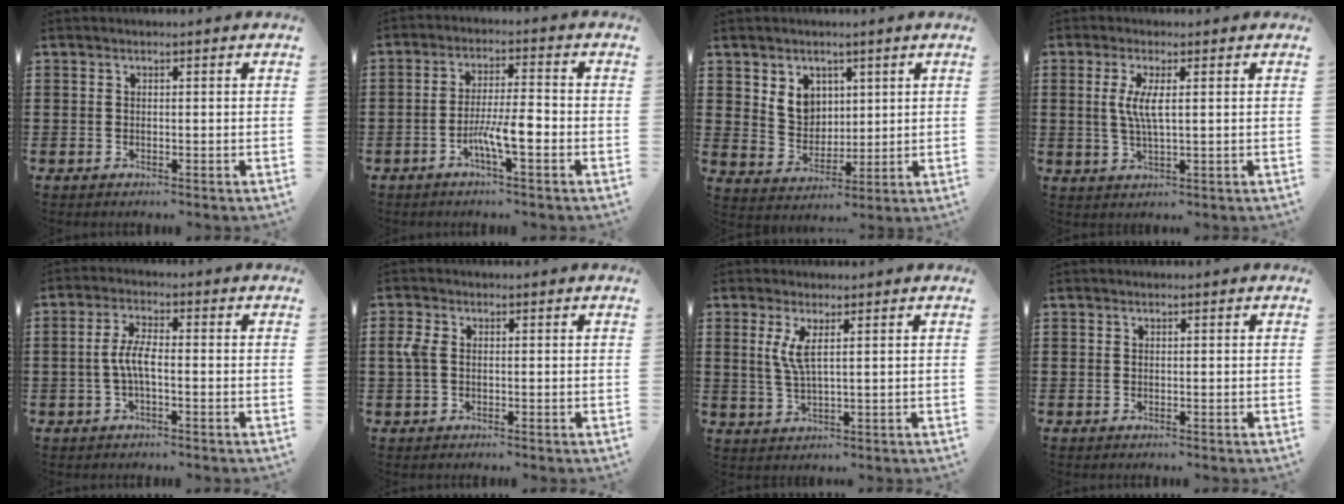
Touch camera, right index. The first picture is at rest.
{"total": 6.7, "force": [-2.6, 1.1, 6.1], "torque": [-0.114, -0.004, -0.049]}
{"total": 5.8, "force": [2.6, 4.7, 1.9], "torque": [-0.052, 0.009, 0.048]}
{"total": 4.4, "force": [0.6, 0.8, 4.3], "torque": [-0.092, -0.003, 0.007]}
{"total": 4.4, "force": [-0.9, 1.1, 4.2], "torque": [-0.096, -0.003, -0.024]}
{"total": 2.9, "force": [0.1, 1.7, 2.3], "torque": [-0.072, -0.002, -0.007]}
{"total": 3.8, "force": [1.3, 0.5, 3.5], "torque": [-0.083, -0.004, 0.019]}
{"total": 0.0}